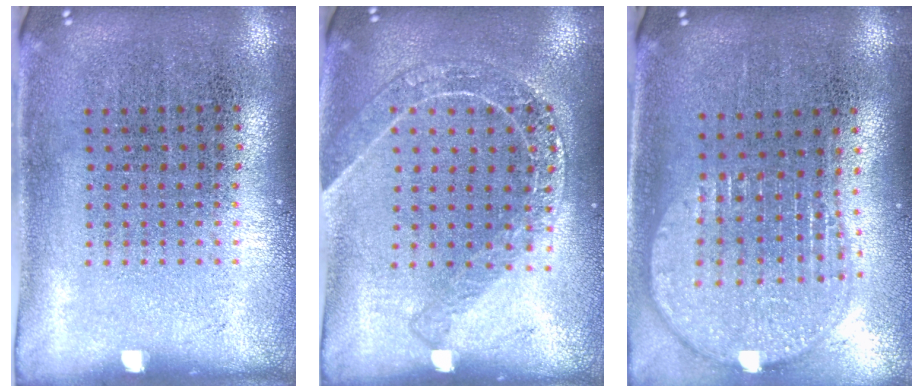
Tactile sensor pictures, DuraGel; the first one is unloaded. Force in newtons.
{"total": 1.6, "press": 1.5, "slide": 0.5}
{"total": 1.9, "press": 1.6, "slide": 1.0}